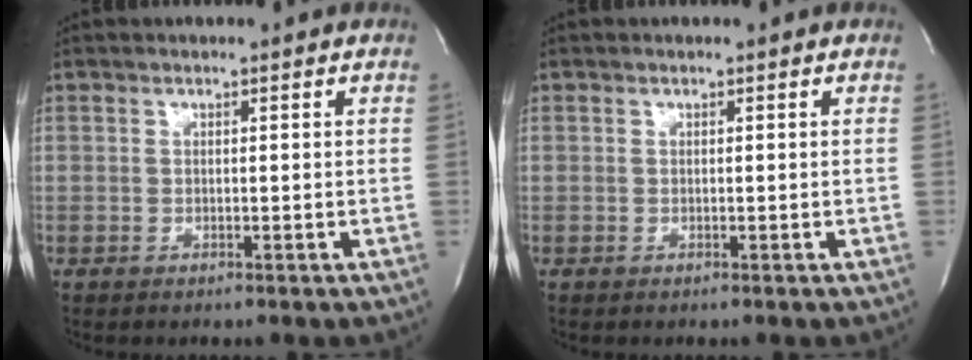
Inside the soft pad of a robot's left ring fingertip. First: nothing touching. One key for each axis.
{"total": 0.0}